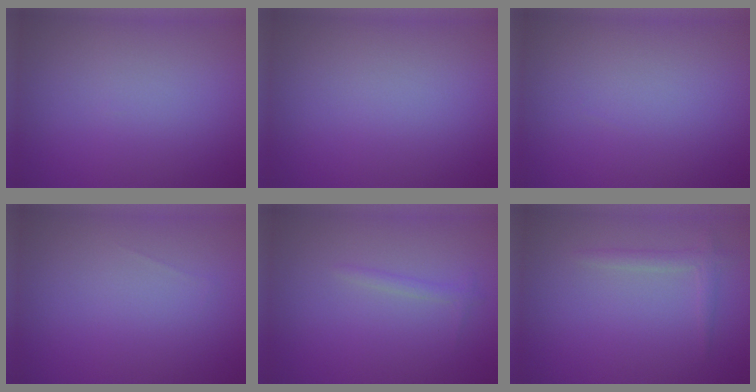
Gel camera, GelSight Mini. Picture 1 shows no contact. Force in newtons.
{"total": 0.0}
{"total": 0.0}
{"total": 0.0}
{"total": 0.8, "press": 0.8, "slide": 0.0}
{"total": 1.4, "press": 1.4, "slide": 0.1}